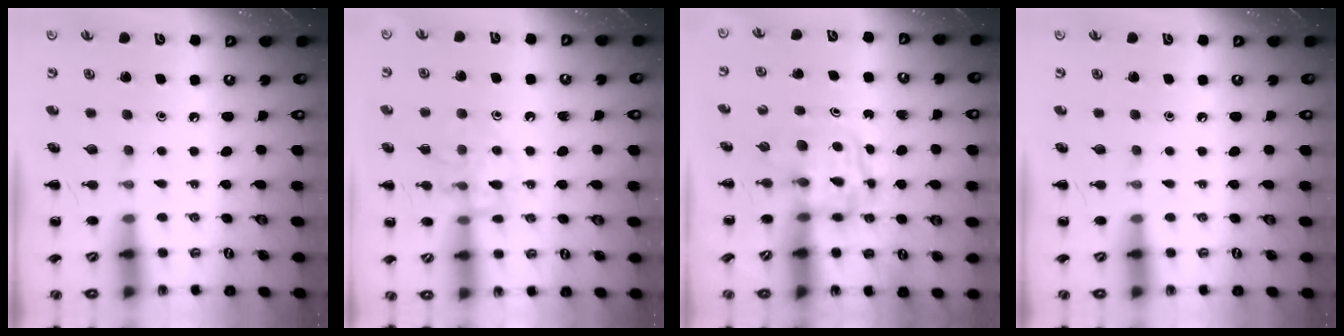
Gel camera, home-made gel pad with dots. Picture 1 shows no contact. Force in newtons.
{"total": 11.5, "press": 11.5, "slide": 0.7}
{"total": 3.4, "press": 3.4, "slide": 0.2}
{"total": 0.0}